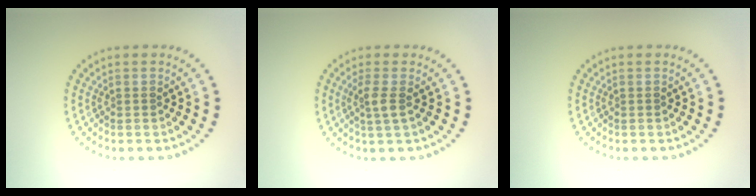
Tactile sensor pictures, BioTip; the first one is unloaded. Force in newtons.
{"total": 1.7, "press": 1.4, "slide": 1.0}
{"total": 0.0}